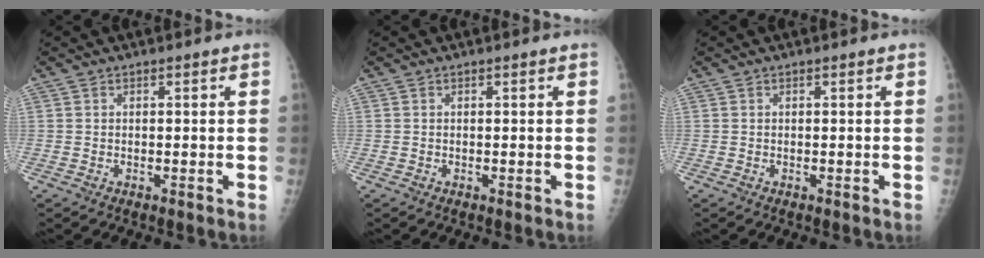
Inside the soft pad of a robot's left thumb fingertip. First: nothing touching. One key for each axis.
{"total": 0.0}
{"total": 0.0}